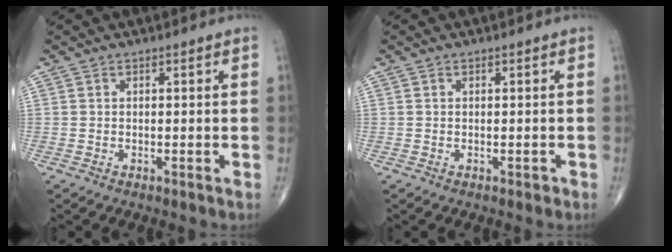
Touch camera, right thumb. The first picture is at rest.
{"total": 0.6, "force": [-0.1, 0.5, 0.3], "torque": [0.001, 0.001, -0.002]}